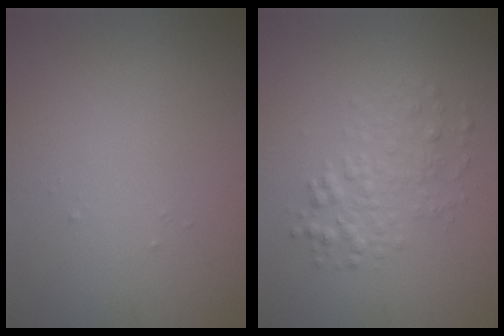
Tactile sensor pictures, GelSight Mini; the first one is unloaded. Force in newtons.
{"total": 2.7, "press": 2.7, "slide": 0.0}